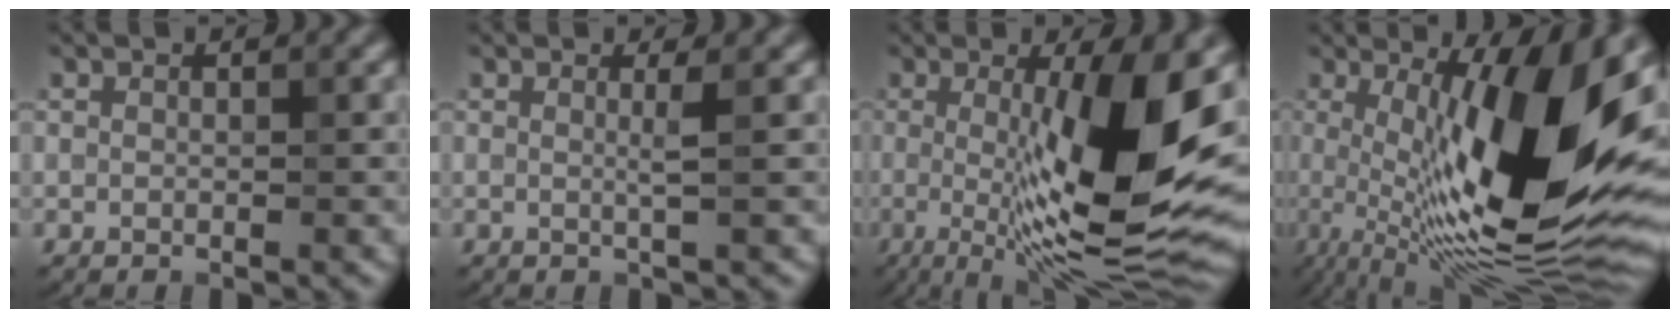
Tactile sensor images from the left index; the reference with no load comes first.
{"total": 1.5, "force": [0.1, 0.2, 1.5], "torque": [-0.024, -0.002, -0.006]}
{"total": 12.4, "force": [0.2, 2.8, 12.1], "torque": [-0.177, -0.009, 0.007]}
{"total": 15.9, "force": [1.1, 4.5, 15.2], "torque": [-0.226, -0.008, 0.015]}